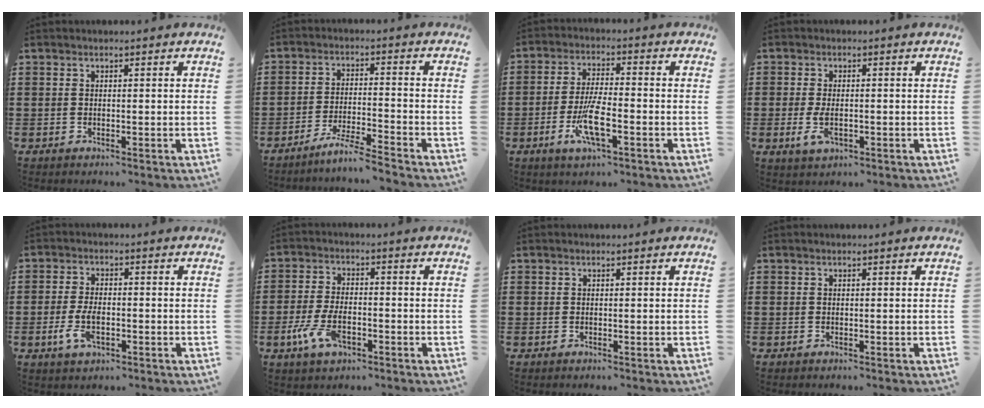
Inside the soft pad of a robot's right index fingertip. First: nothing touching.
{"total": 5.1, "force": [-4.7, -0.7, 2.0], "torque": [-0.046, -0.015, -0.092]}
{"total": 7.8, "force": [-3.0, 1.9, 7.0], "torque": [-0.152, -0.016, -0.058]}
{"total": 3.4, "force": [-0.8, 1.6, 2.9], "torque": [-0.074, -0.008, -0.020]}
{"total": 4.9, "force": [-1.5, 2.4, 3.9], "torque": [-0.097, -0.004, -0.033]}
{"total": 6.4, "force": [-2.5, 3.1, 4.9], "torque": [-0.115, -0.004, -0.051]}
{"total": 0.0}
{"total": 0.0}